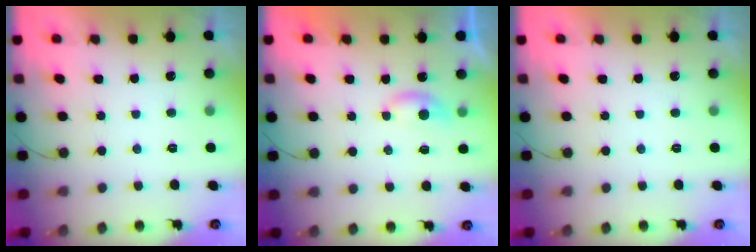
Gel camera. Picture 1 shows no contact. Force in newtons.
{"total": 3.3, "press": 3.2, "slide": 0.3}
{"total": 0.0}